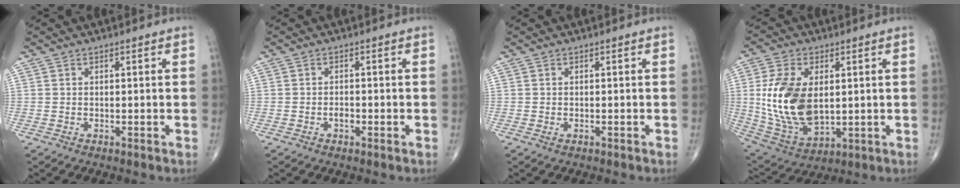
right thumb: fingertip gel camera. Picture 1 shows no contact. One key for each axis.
{"total": 1.6, "fx": -0.7, "fy": 0.8, "fz": 1.2, "tx": -0.015, "ty": 0.003, "tz": -0.014}
{"total": 0.5, "fx": -0.2, "fy": 0.3, "fz": 0.4, "tx": -0.010, "ty": 0.005, "tz": -0.002}
{"total": 16.9, "fx": 1.6, "fy": 9.9, "fz": 13.6, "tx": -0.263, "ty": -0.016, "tz": 0.045}